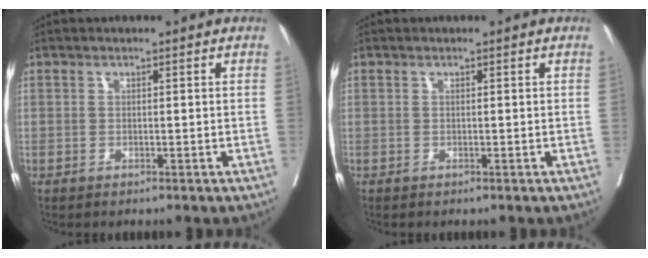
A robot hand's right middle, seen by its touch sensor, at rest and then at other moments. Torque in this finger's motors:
{"motor_torque": [-0.03, -0.07, -0.01, 0.00]}